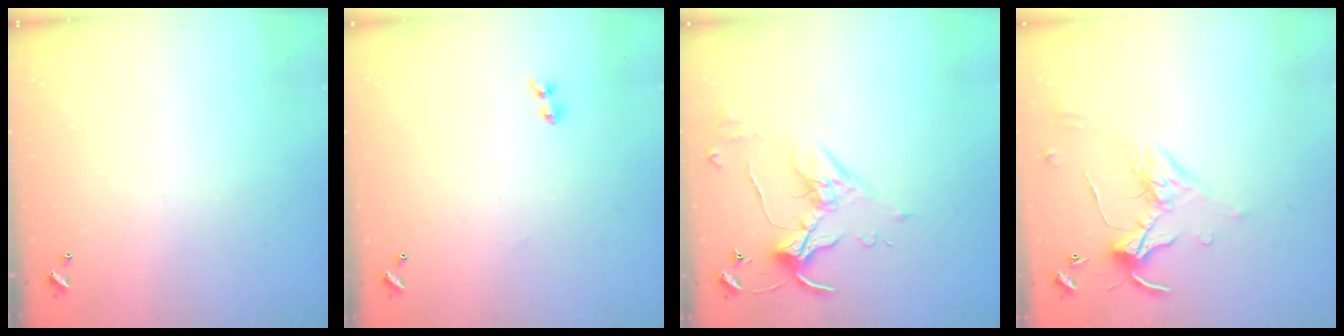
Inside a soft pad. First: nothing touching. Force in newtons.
{"total": 2.0, "press": 1.7, "slide": 1.0}
{"total": 4.0, "press": 3.9, "slide": 0.5}
{"total": 0.7, "press": 0.6, "slide": 0.4}